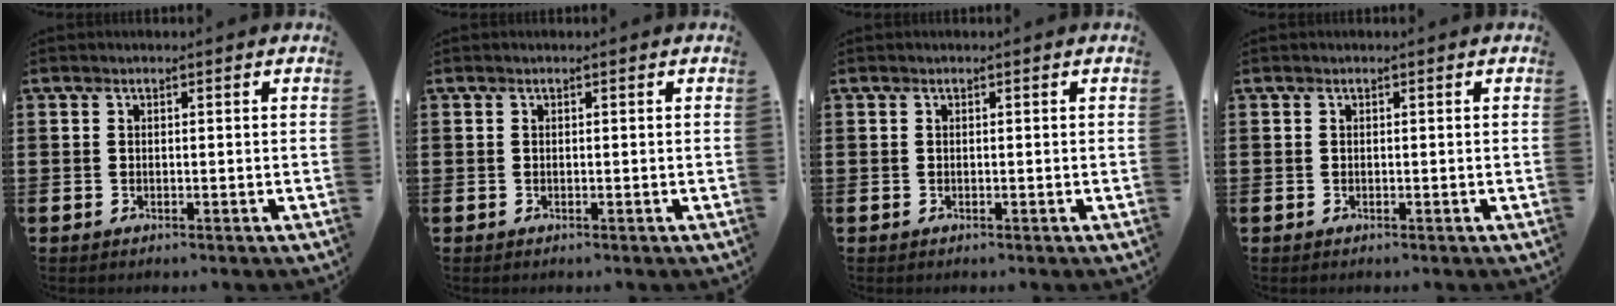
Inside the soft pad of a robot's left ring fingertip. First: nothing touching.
{"total": 0.0}
{"total": 0.0}
{"total": 0.0}